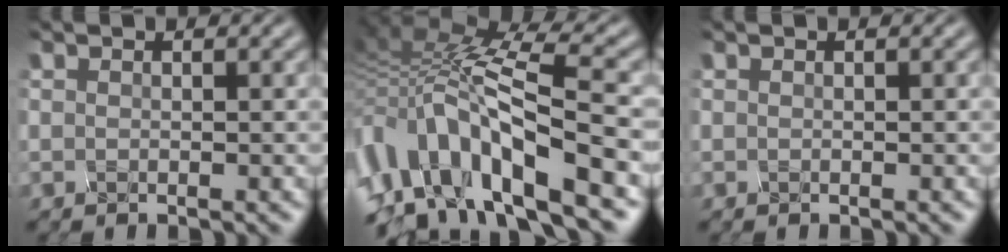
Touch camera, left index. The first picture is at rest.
{"total": 12.4, "force": [-5.4, 4.7, 10.2], "torque": [-0.217, 0.020, -0.071]}
{"total": 0.0}